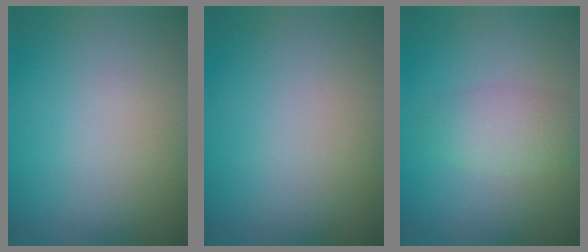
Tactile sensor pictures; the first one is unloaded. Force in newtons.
{"total": 0.0}
{"total": 2.4, "press": 2.4, "slide": 0.1}